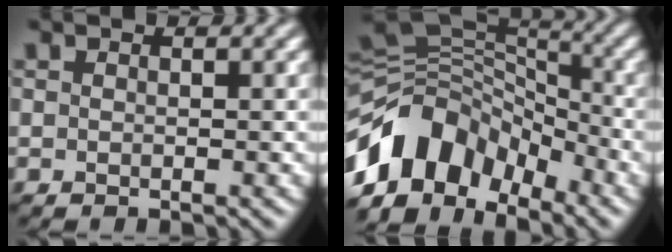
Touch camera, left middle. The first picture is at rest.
{"total": 11.1, "force": [-5.1, 7.5, 6.4], "torque": [-0.111, 0.020, -0.112]}